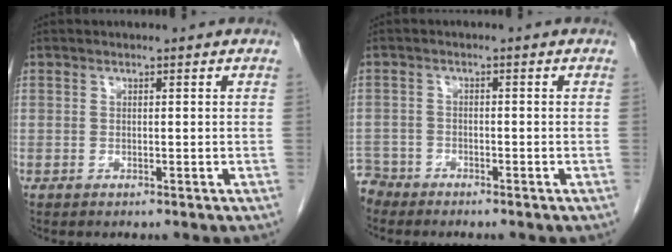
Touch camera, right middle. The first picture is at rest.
{"total": 3.4, "force": [-3.2, 1.1, -0.8], "torque": [0.016, -0.004, -0.064]}